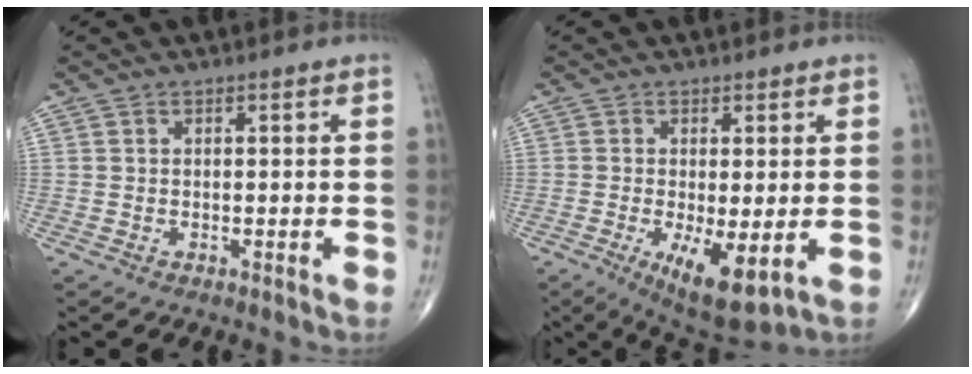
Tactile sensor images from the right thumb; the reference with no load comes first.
{"total": 9.3, "force": [-2.3, 3.3, 8.4], "torque": [-0.137, -0.023, -0.028]}